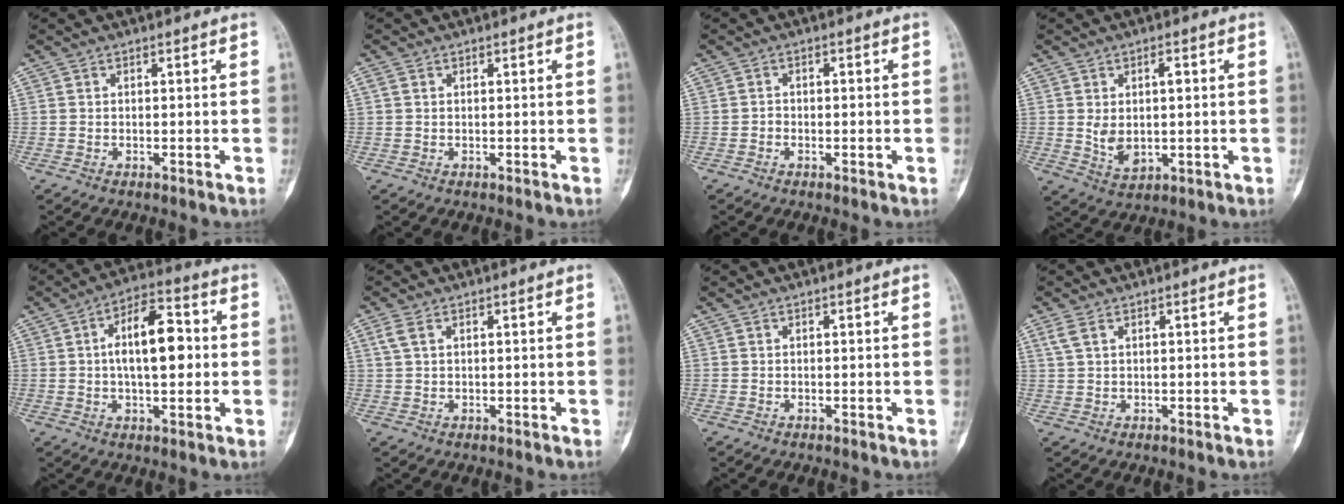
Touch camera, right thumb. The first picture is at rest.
{"total": 0.8, "force": [0.3, 0.6, 0.5], "torque": [-0.012, 0.004, 0.005]}
{"total": 1.3, "force": [-0.4, 0.9, 0.9], "torque": [-0.005, 0.002, -0.008]}
{"total": 7.8, "force": [0.9, 4.1, 6.6], "torque": [-0.103, -0.004, 0.026]}
{"total": 12.6, "force": [1.1, 5.9, 11.1], "torque": [-0.159, 0.016, 0.011]}
{"total": 2.4, "force": [1.0, 1.3, 1.7], "torque": [-0.047, 0.009, 0.025]}
{"total": 0.0}
{"total": 2.3, "force": [1.2, 1.2, 1.6], "torque": [-0.043, 0.008, 0.032]}